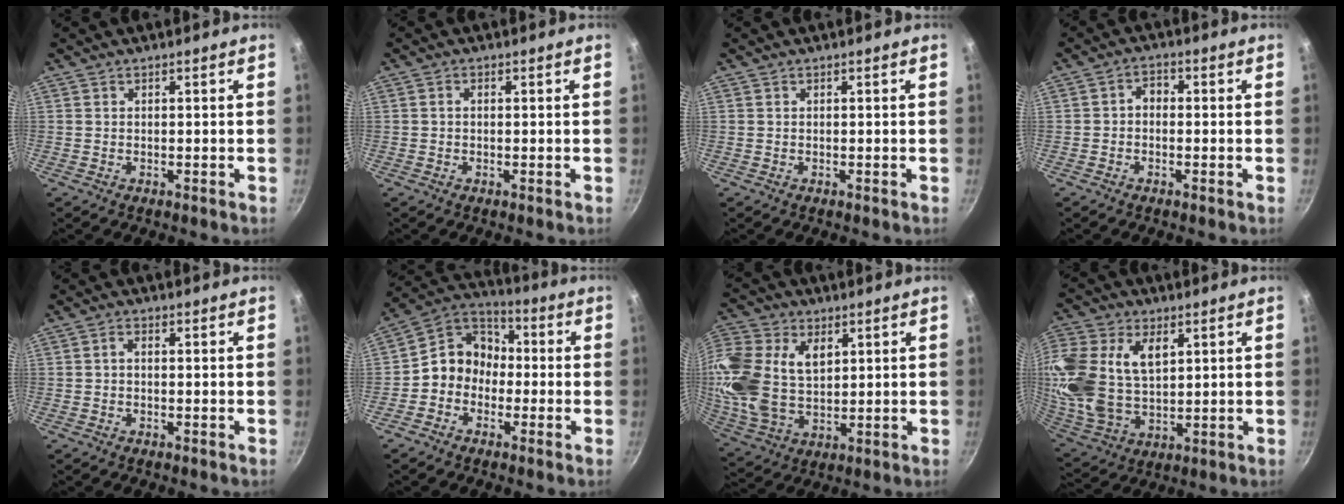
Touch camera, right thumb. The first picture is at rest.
{"total": 0.9, "force": [0.0, 0.6, 0.6], "torque": [-0.011, 0.005, 0.000]}
{"total": 0.0}
{"total": 2.6, "force": [-0.6, 1.9, 1.6], "torque": [-0.022, 0.014, -0.017]}
{"total": 1.5, "force": [-0.1, 1.0, 1.1], "torque": [-0.021, 0.008, -0.004]}
{"total": 9.7, "force": [-1.8, 8.3, 4.6], "torque": [-0.039, 0.045, -0.059]}
{"total": 19.4, "force": [4.5, 13.1, 13.5], "torque": [-0.290, -0.006, 0.087]}
{"total": 21.3, "force": [5.8, 13.8, 15.1], "torque": [-0.333, -0.013, 0.115]}